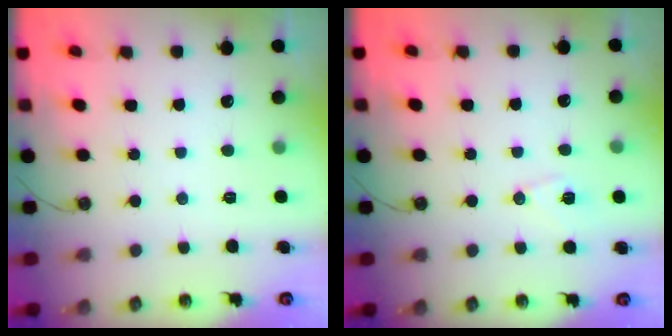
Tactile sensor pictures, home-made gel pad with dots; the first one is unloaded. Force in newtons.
{"total": 7.4, "press": 7.4, "slide": 0.7}